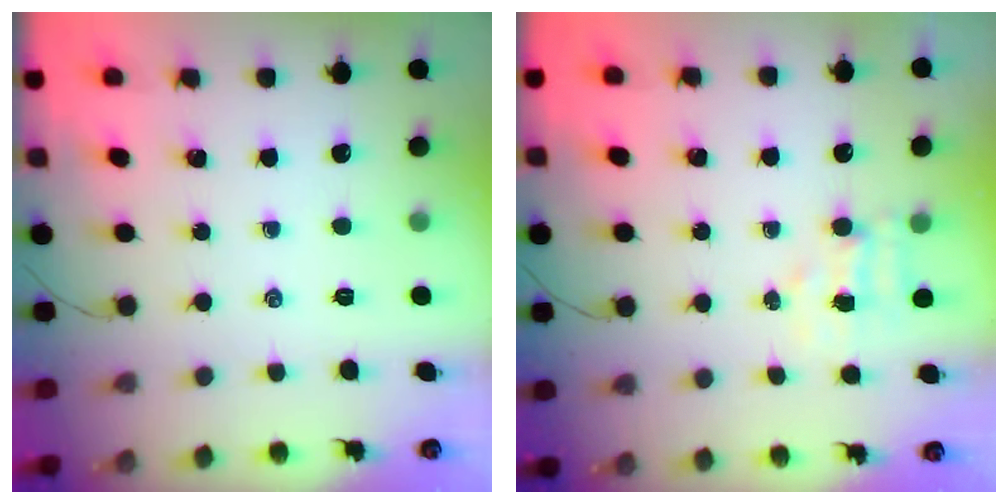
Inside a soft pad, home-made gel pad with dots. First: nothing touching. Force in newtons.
{"total": 3.8, "press": 3.7, "slide": 0.9}